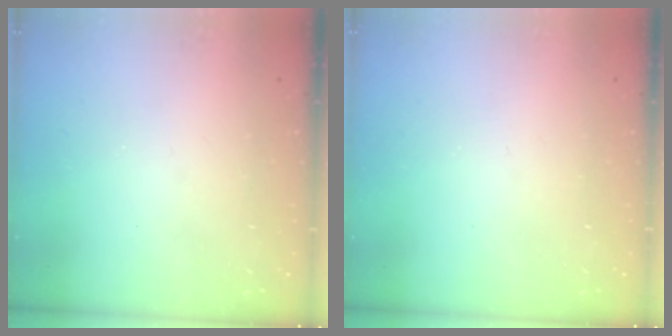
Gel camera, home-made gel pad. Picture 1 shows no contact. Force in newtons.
{"total": 0.0}